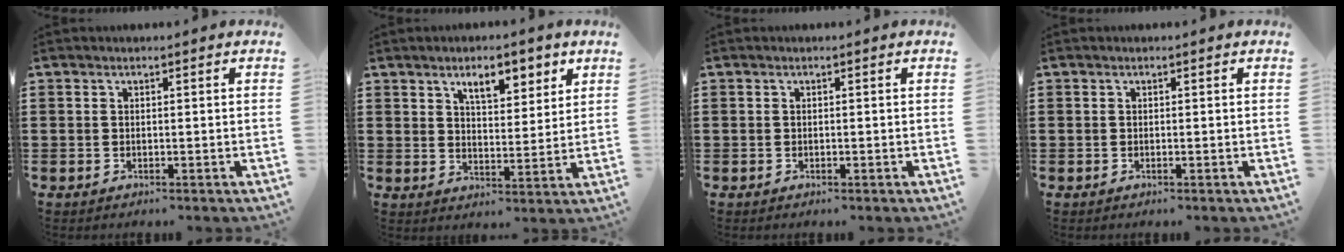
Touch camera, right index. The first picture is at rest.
{"total": 6.2, "force": [4.0, 2.5, 4.0], "torque": [-0.060, -0.006, 0.064]}
{"total": 0.0}
{"total": 0.0}